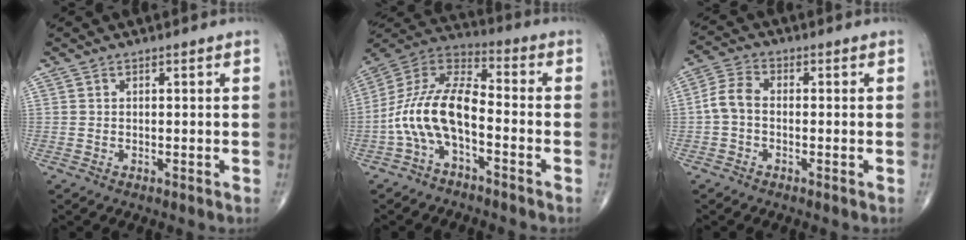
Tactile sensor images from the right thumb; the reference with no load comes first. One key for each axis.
{"total": 13.2, "fx": -4.2, "fy": 5.9, "fz": 11.1, "tx": -0.223, "ty": 0.062, "tz": -0.089}
{"total": 4.8, "fx": -0.8, "fy": 3.0, "fz": 3.7, "tx": -0.074, "ty": 0.016, "tz": -0.028}